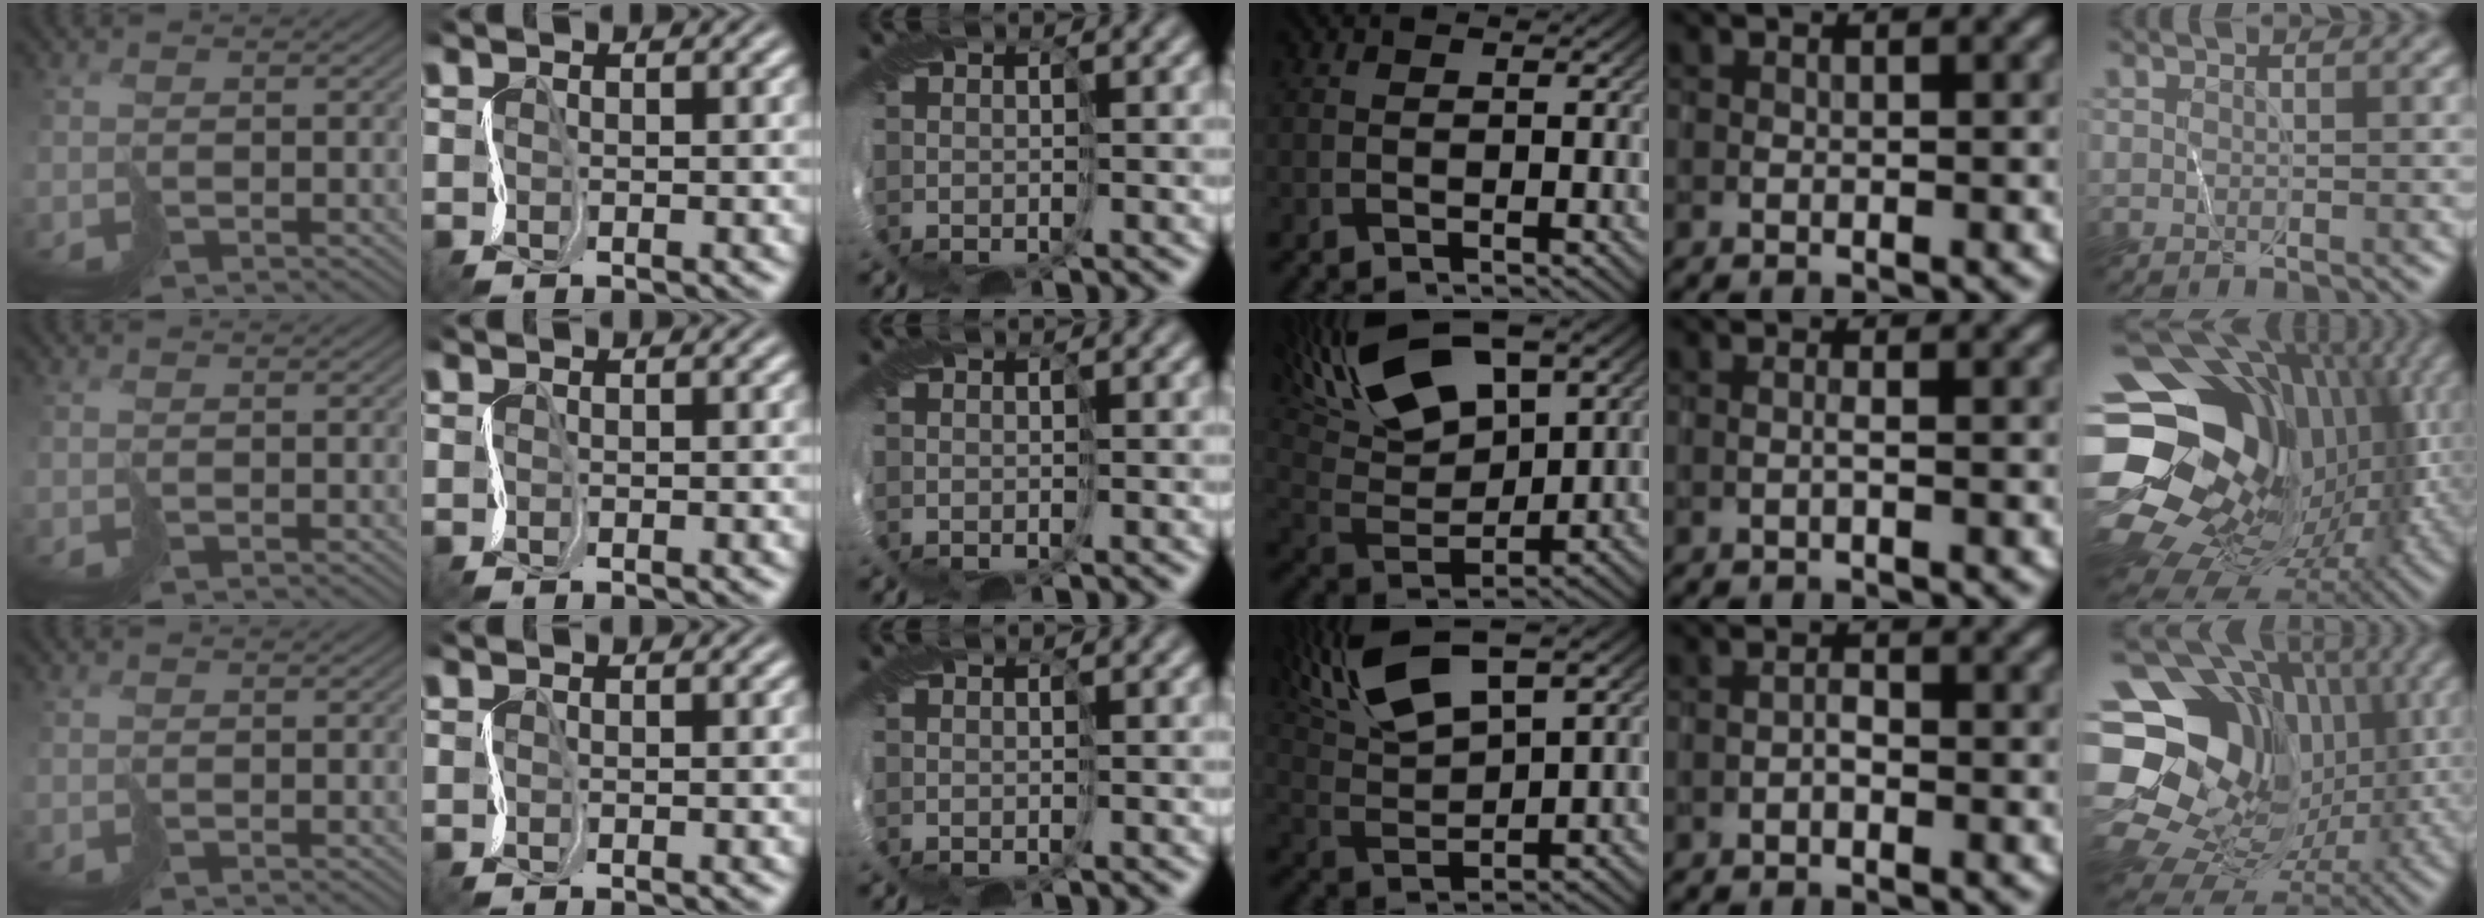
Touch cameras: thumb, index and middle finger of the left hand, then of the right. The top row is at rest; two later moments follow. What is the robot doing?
{"motion": "cut", "object": "receipt paper"}